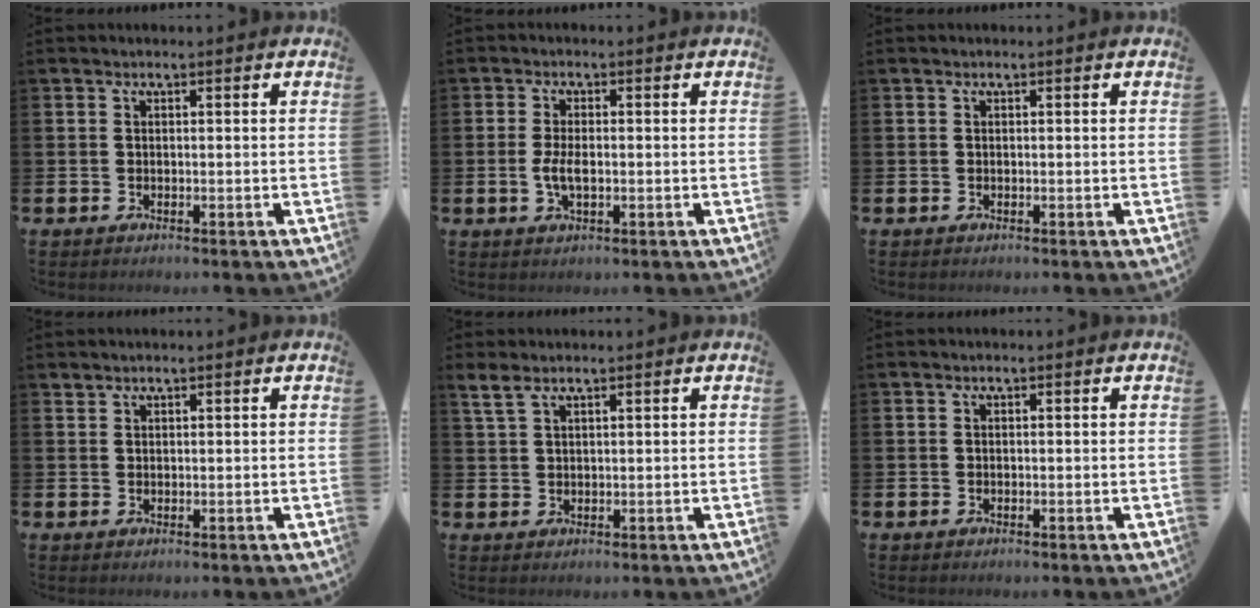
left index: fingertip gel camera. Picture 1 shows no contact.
{"total": 3.1, "force": [-0.5, 1.4, 2.7], "torque": [-0.051, 0.002, -0.010]}
{"total": 0.0}
{"total": 1.1, "force": [1.1, 0.2, -0.1], "torque": [0.005, -0.001, 0.019]}
{"total": 2.2, "force": [1.8, 0.7, 1.2], "torque": [-0.013, -0.001, 0.028]}
{"total": 0.0}